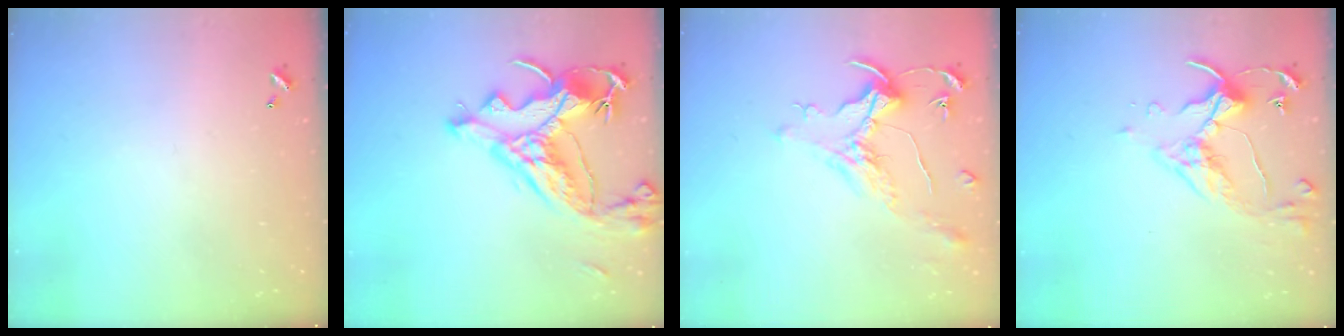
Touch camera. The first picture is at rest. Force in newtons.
{"total": 14.9, "press": 14.7, "slide": 2.3}
{"total": 1.6, "press": 1.4, "slide": 0.7}
{"total": 4.8, "press": 4.7, "slide": 1.0}